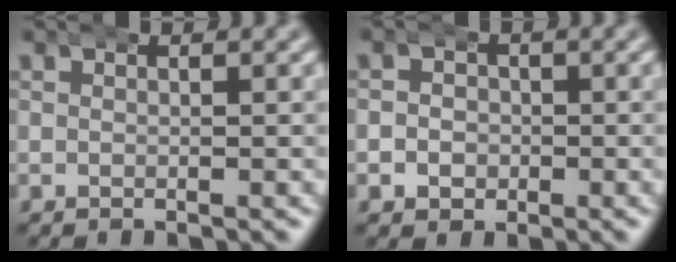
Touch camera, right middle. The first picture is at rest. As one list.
[{"total": 3.2, "force": [-0.6, 3.0, 0.7], "torque": [-0.017, -0.003, -0.016]}]